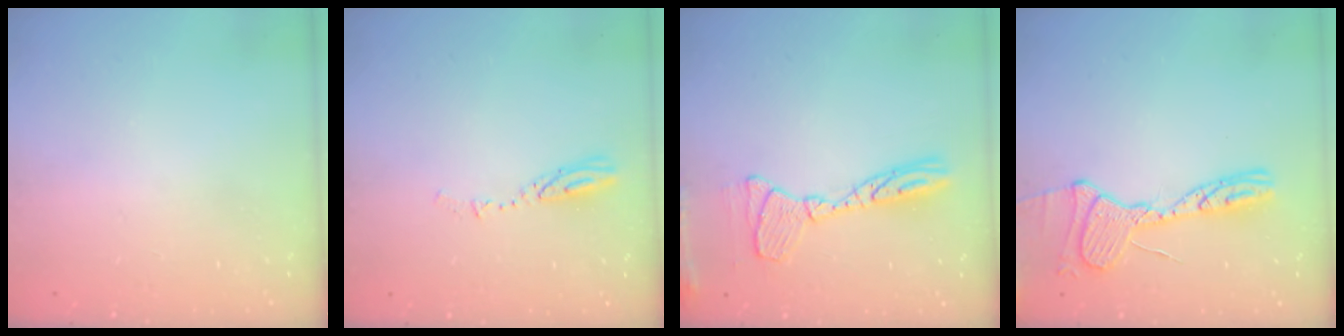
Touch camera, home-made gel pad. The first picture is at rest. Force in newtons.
{"total": 3.8, "press": 3.8, "slide": 0.2}
{"total": 14.2, "press": 14.1, "slide": 1.2}
{"total": 15.7, "press": 15.6, "slide": 1.4}